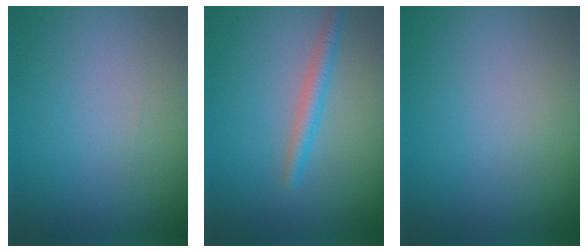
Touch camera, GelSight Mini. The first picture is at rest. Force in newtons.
{"total": 2.1, "press": 2.1, "slide": 0.1}
{"total": 0.0}